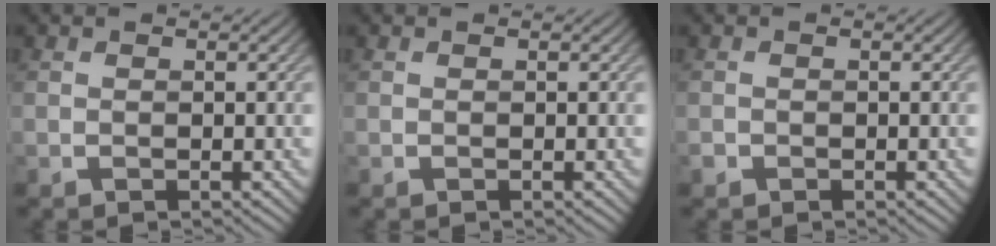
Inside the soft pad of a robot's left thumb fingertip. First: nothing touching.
{"total": 0.0}
{"total": 0.7, "force": [-0.4, 0.5, 0.1], "torque": [-0.003, -0.004, -0.010]}